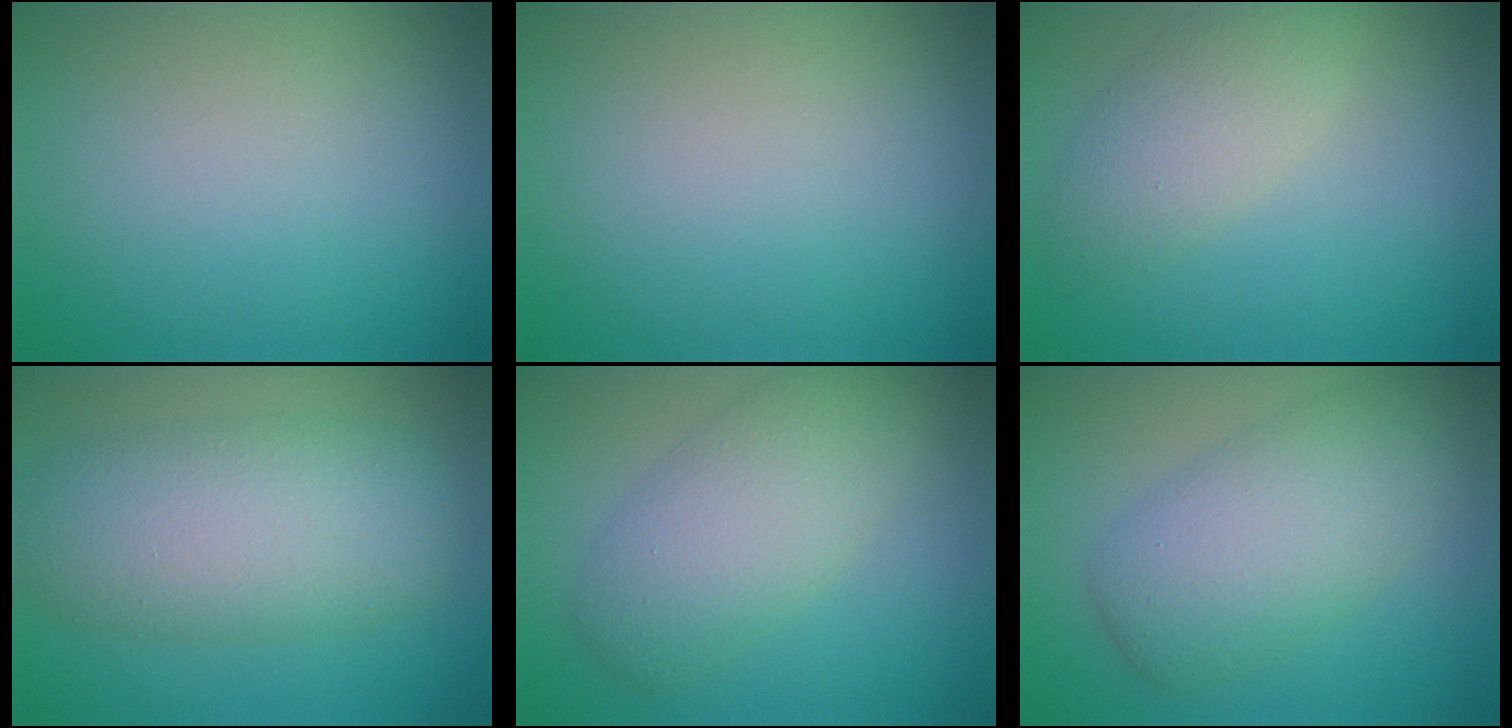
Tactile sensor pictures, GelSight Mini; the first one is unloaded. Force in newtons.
{"total": 0.0}
{"total": 3.6, "press": 3.6, "slide": 0.2}
{"total": 7.8, "press": 7.8, "slide": 0.4}
{"total": 5.3, "press": 5.3, "slide": 0.3}
{"total": 6.1, "press": 6.1, "slide": 0.1}